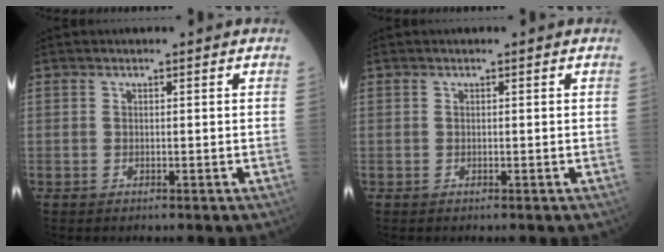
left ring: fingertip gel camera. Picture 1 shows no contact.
{"total": 0.0}